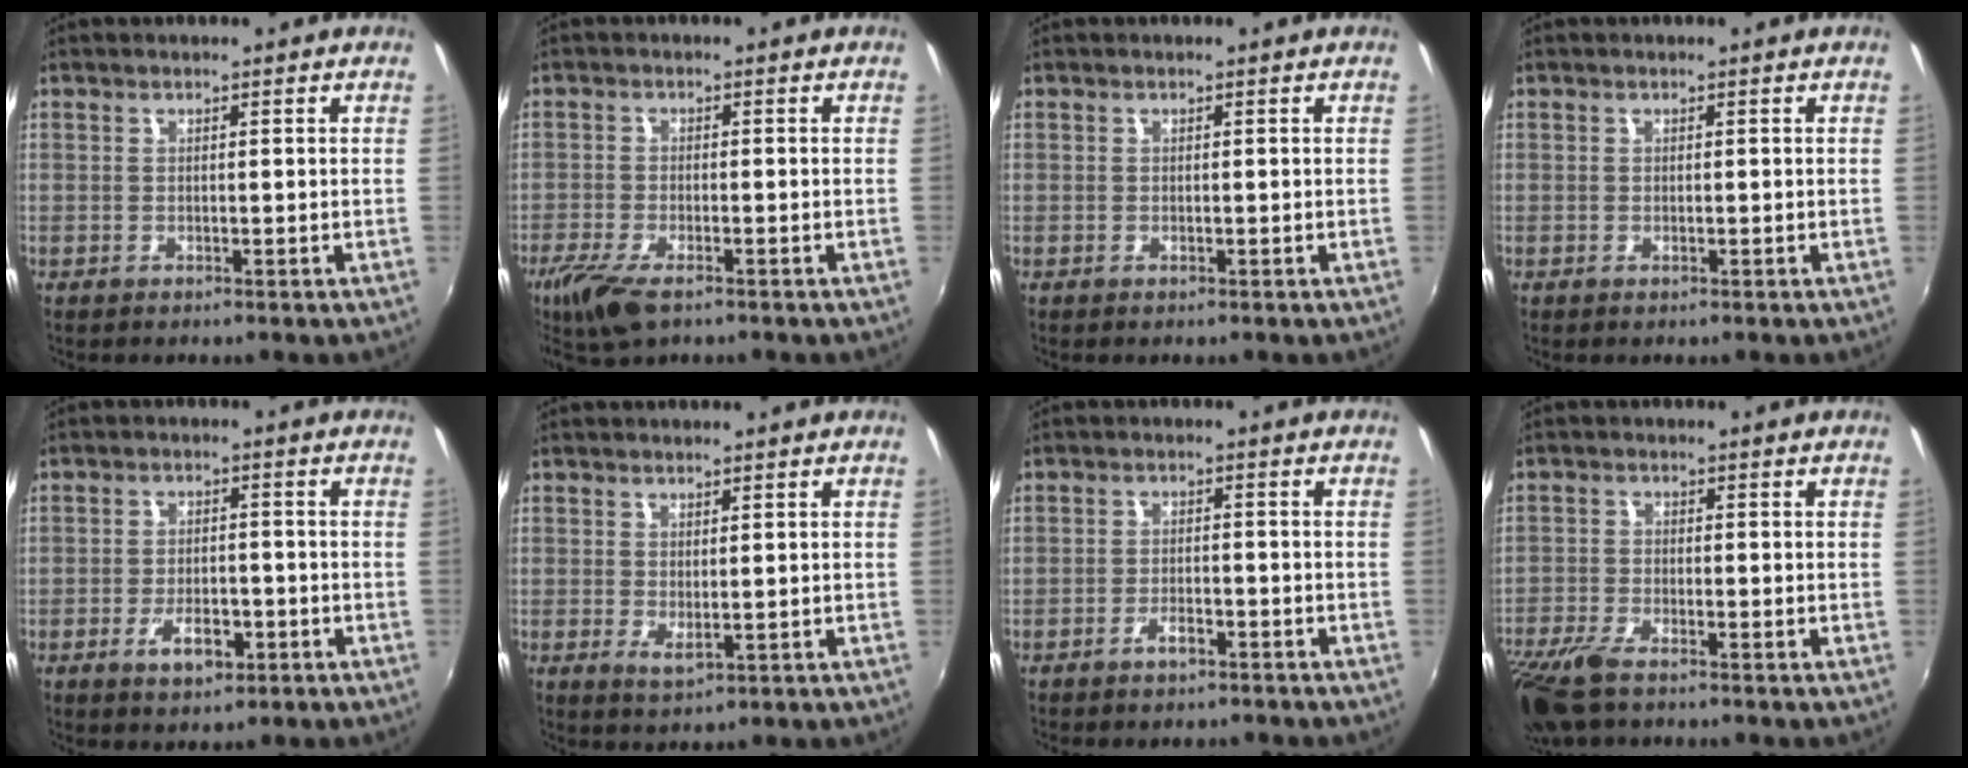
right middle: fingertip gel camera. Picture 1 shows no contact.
{"total": 7.8, "force": [-5.2, 2.6, 5.2], "torque": [-0.129, -0.030, -0.099]}
{"total": 0.0}
{"total": 0.0}
{"total": 5.5, "force": [-2.7, 2.8, 3.9], "torque": [-0.082, -0.004, -0.040]}
{"total": 2.3, "force": [0.1, 1.0, 2.1], "torque": [-0.034, -0.007, 0.004]}
{"total": 3.0, "force": [-2.4, 1.1, 1.4], "torque": [-0.037, 0.001, -0.039]}
{"total": 10.0, "force": [-7.3, 3.0, 6.1], "torque": [-0.154, -0.041, -0.142]}